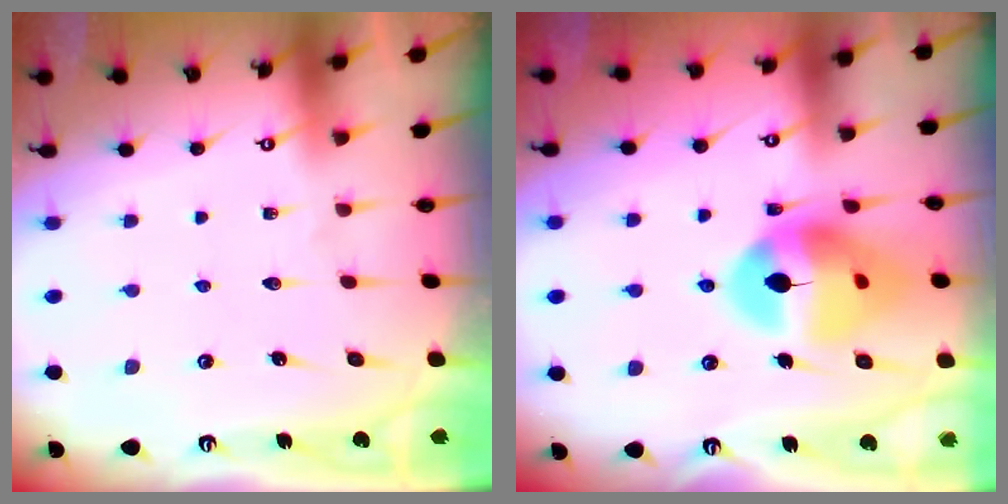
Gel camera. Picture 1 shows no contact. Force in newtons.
{"total": 15.8, "press": 15.7, "slide": 1.7}